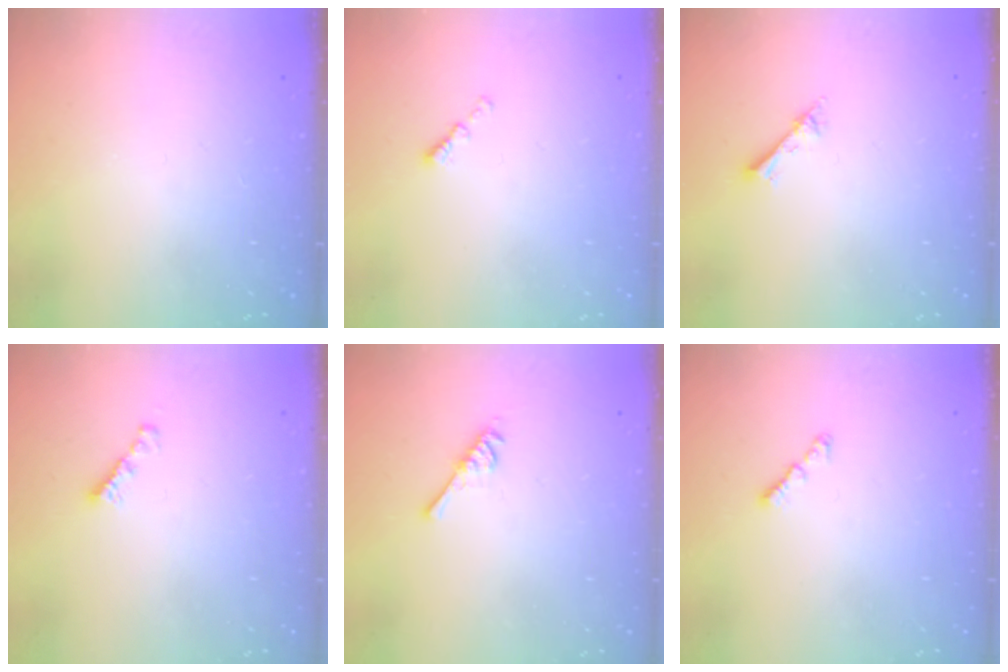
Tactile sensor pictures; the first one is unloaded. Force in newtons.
{"total": 0.0}
{"total": 2.4, "press": 2.4, "slide": 0.3}
{"total": 2.3, "press": 2.3, "slide": 0.2}
{"total": 5.0, "press": 4.9, "slide": 0.8}
{"total": 1.6, "press": 1.5, "slide": 0.5}